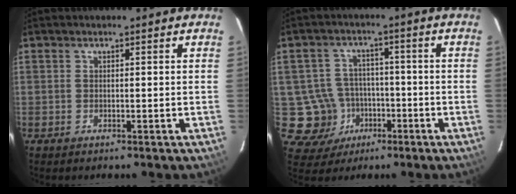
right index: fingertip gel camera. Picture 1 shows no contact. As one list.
[{"total": 9.0, "force": [-3.0, 8.4, 1.0], "torque": [-0.046, 0.026, -0.029]}]